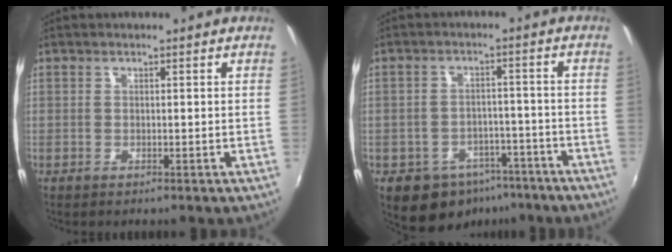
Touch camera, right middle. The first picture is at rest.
{"total": 10.7, "force": [-6.8, 7.3, 3.9], "torque": [-0.088, 0.018, -0.076]}